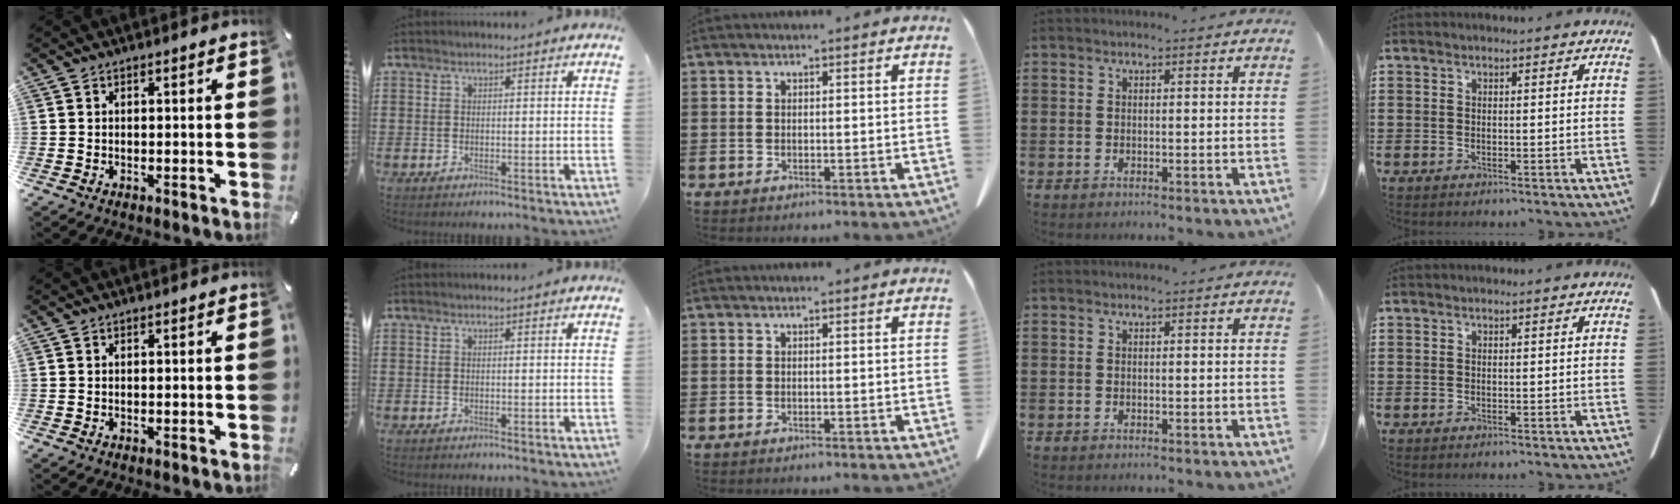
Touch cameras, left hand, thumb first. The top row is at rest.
{}